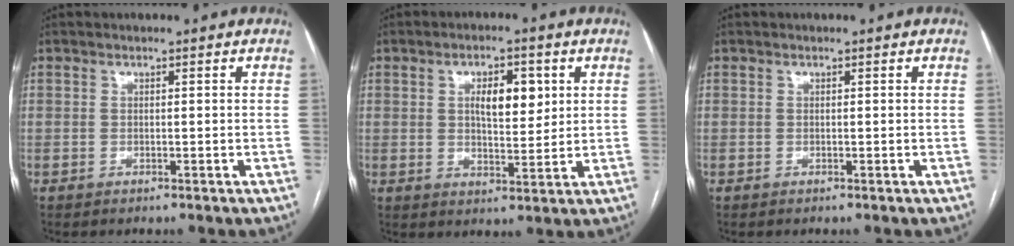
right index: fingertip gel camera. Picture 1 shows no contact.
{"total": 6.8, "force": [2.0, 2.7, 5.9], "torque": [-0.096, 0.005, 0.037]}
{"total": 0.0}